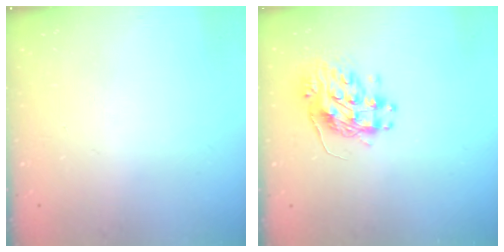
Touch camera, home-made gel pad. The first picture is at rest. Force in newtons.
{"total": 10.7, "press": 10.6, "slide": 1.2}